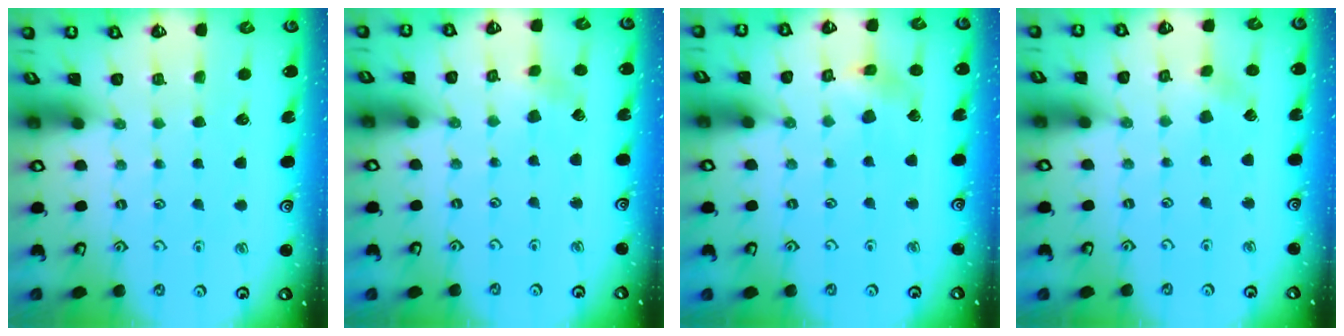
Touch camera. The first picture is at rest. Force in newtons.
{"total": 2.1, "press": 2.1, "slide": 0.2}
{"total": 6.3, "press": 6.2, "slide": 0.6}
{"total": 2.6, "press": 2.6, "slide": 0.2}